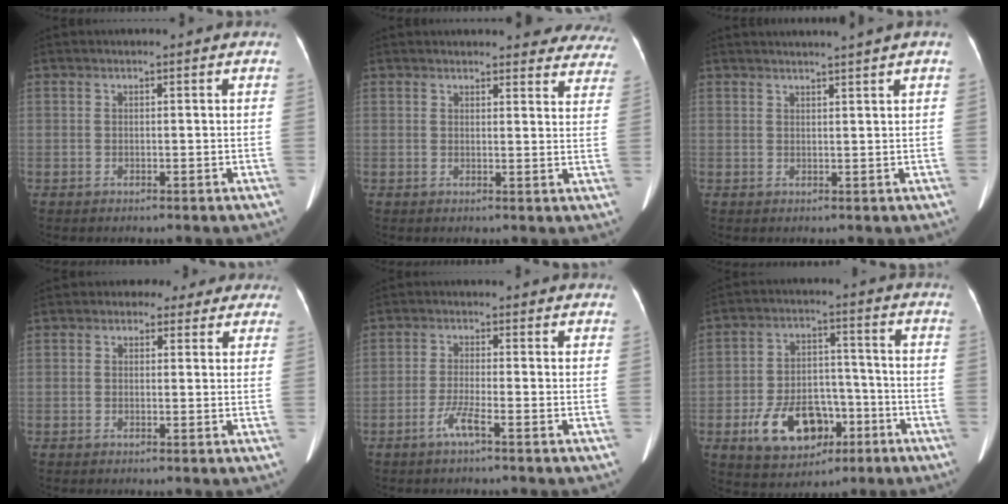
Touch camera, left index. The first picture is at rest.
{"total": 16.4, "force": [15.4, 4.2, 3.7], "torque": [-0.011, -0.028, 0.150]}
{"total": 4.4, "force": [3.7, -1.2, 1.9], "torque": [-0.019, 0.013, 0.047]}
{"total": 4.3, "force": [2.7, 3.1, 1.3], "torque": [-0.004, 0.017, 0.024]}
{"total": 3.2, "force": [-2.1, -0.2, 2.4], "torque": [-0.053, -0.005, -0.044]}
{"total": 12.0, "force": [-5.4, 7.6, 7.6], "torque": [-0.139, 0.015, -0.078]}